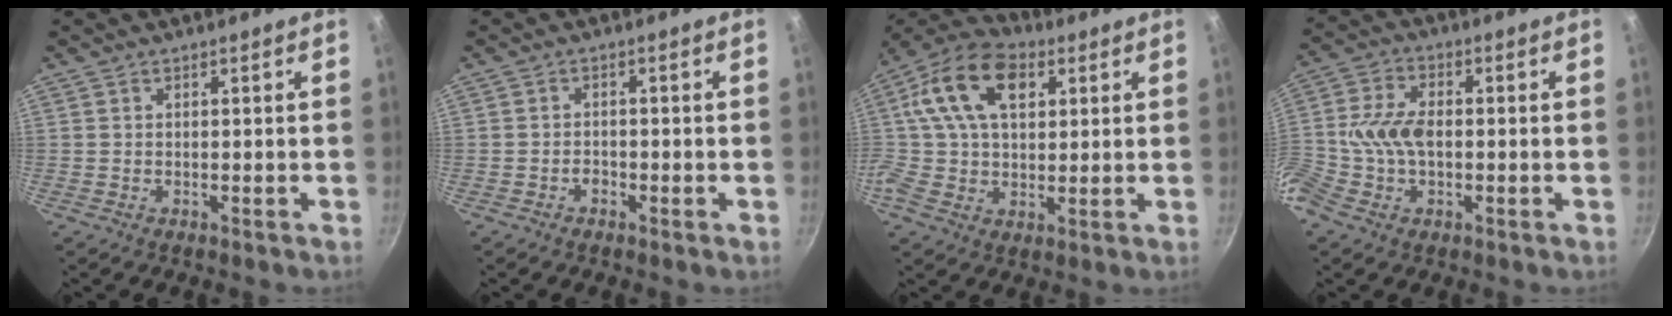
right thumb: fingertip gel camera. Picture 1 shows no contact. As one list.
[{"total": 1.3, "force": [-0.9, 0.8, 0.5], "torque": [-0.005, 0.011, -0.015]}, {"total": 16.2, "force": [4.8, 10.5, 11.3], "torque": [-0.192, 0.013, 0.064]}, {"total": 10.0, "force": [-1.5, 6.2, 7.8], "torque": [-0.157, 0.022, -0.044]}]